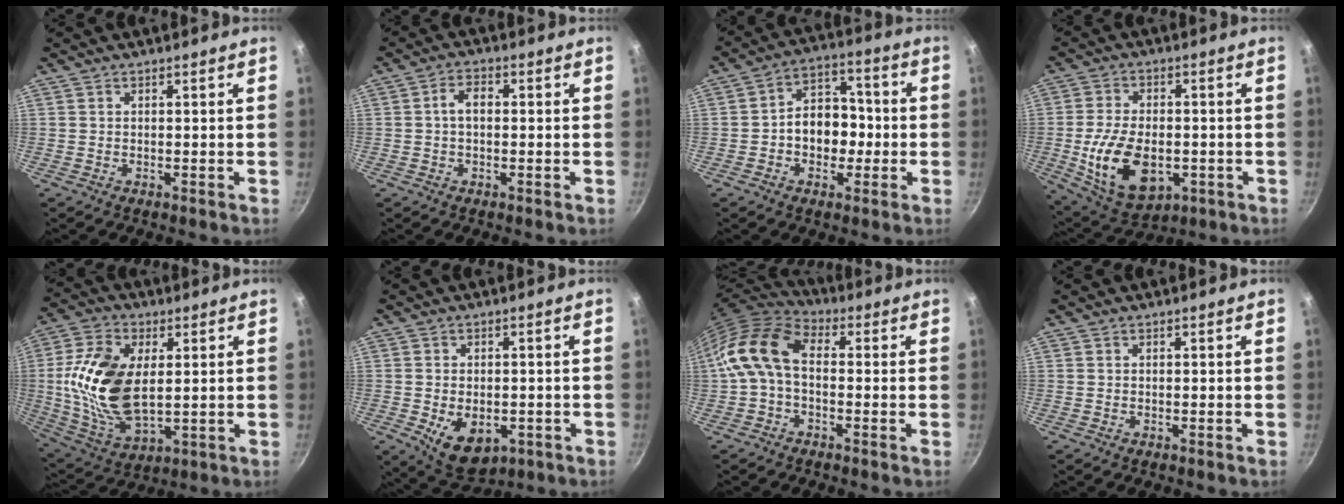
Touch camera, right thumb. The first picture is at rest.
{"total": 3.7, "force": [0.1, 2.2, 3.0], "torque": [-0.049, 0.014, -0.001]}
{"total": 10.5, "force": [-1.3, 7.6, 7.1], "torque": [-0.069, 0.034, -0.030]}
{"total": 15.3, "force": [-3.2, 9.3, 11.7], "torque": [-0.197, -0.001, -0.037]}
{"total": 19.8, "force": [2.0, 10.9, 16.4], "torque": [-0.323, -0.013, 0.045]}
{"total": 9.2, "force": [-2.8, 5.9, 6.5], "torque": [-0.091, 0.001, -0.028]}
{"total": 12.6, "force": [0.2, 7.7, 9.9], "torque": [-0.196, 0.035, -0.010]}
{"total": 0.0}